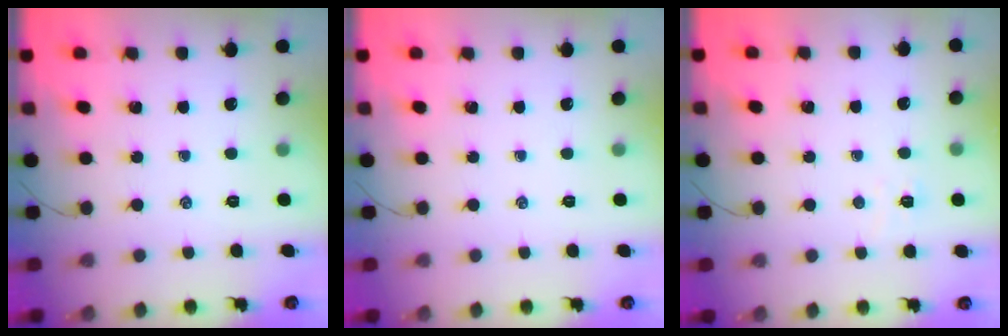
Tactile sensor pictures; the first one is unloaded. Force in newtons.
{"total": 0.0}
{"total": 4.1, "press": 3.9, "slide": 1.0}